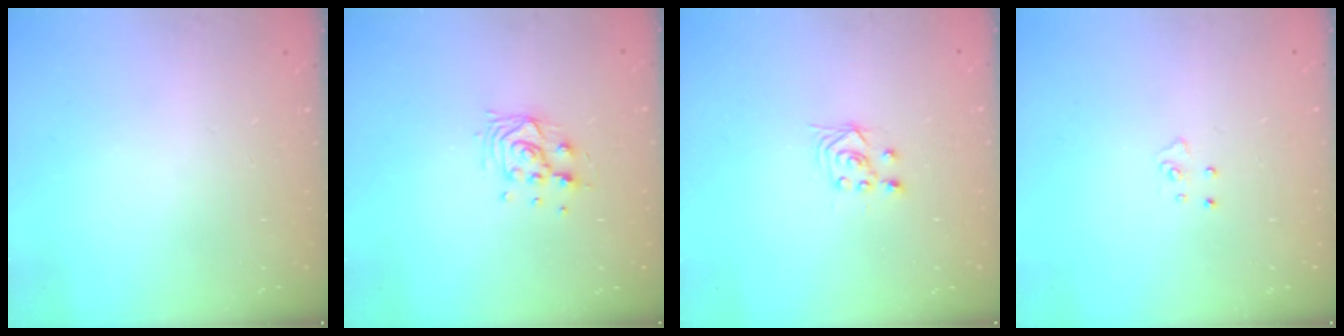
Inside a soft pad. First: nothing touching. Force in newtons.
{"total": 9.0, "press": 8.9, "slide": 1.5}
{"total": 2.5, "press": 2.2, "slide": 1.2}
{"total": 4.1, "press": 4.1, "slide": 0.4}